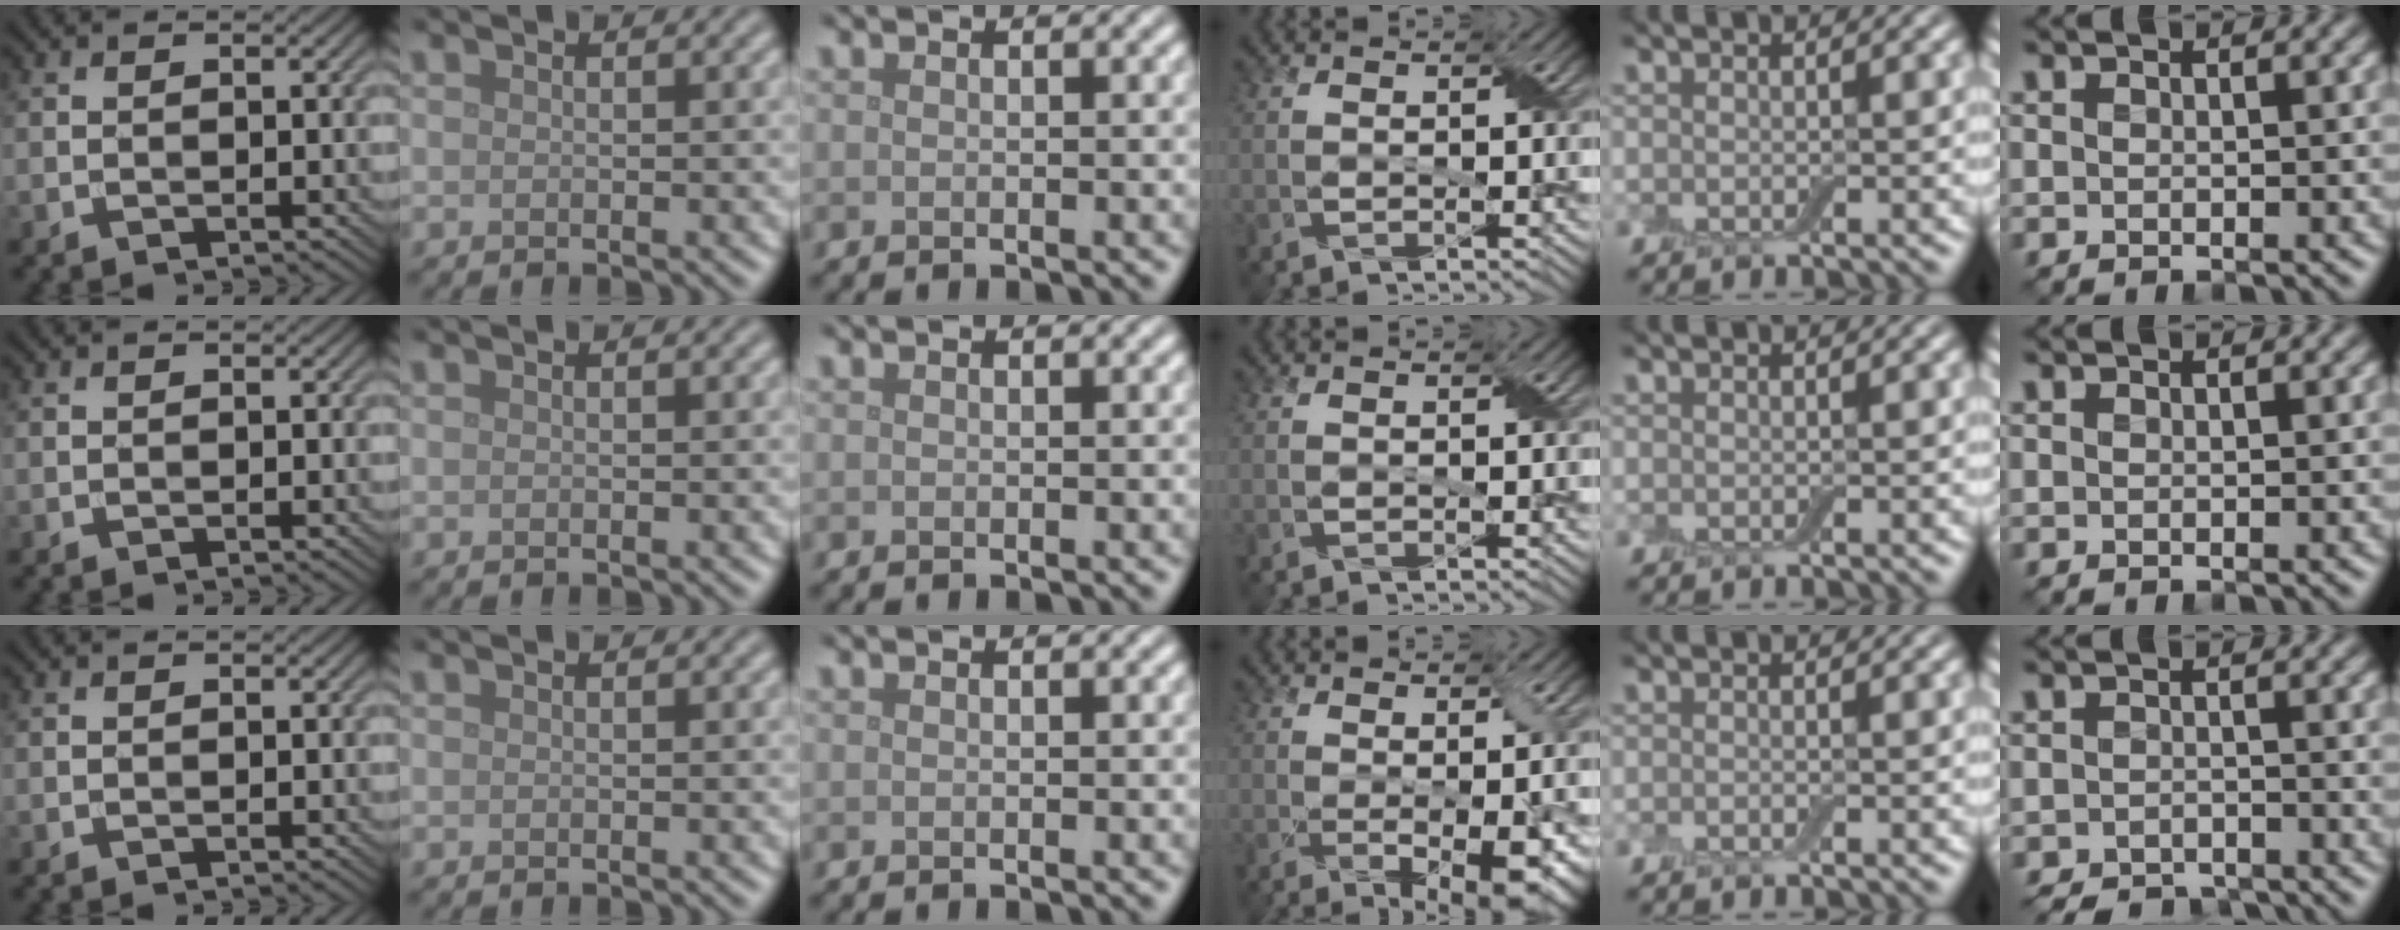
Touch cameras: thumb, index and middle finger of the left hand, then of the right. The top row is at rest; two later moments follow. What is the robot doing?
{"motion": "fold", "object": "cloth"}